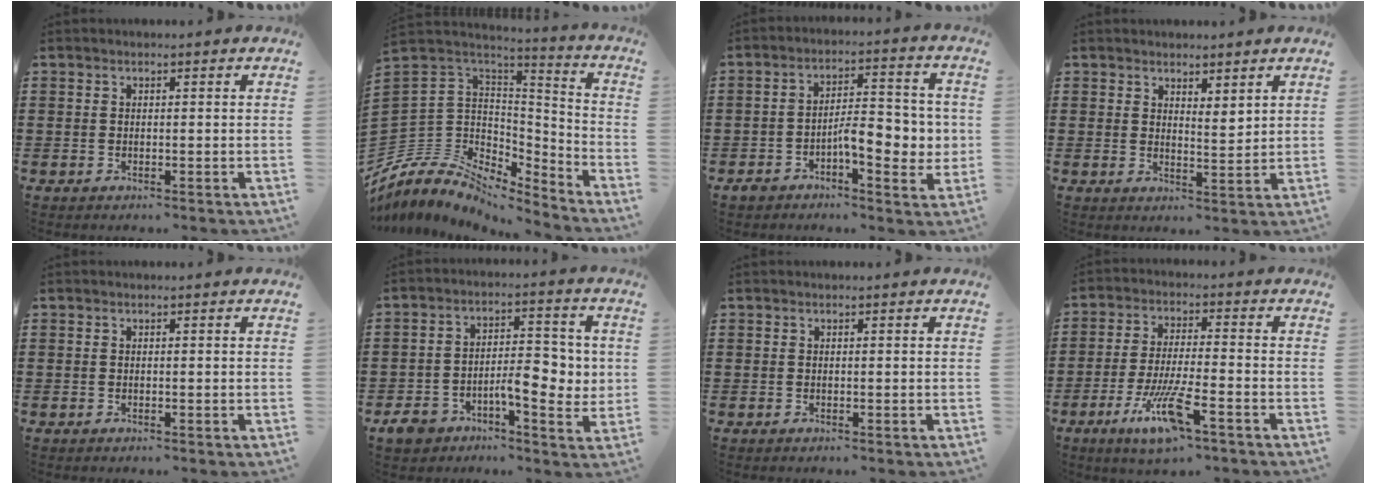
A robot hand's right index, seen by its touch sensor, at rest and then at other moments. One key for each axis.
{"total": 7.8, "fx": -4.3, "fy": 6.1, "fz": 2.3, "tx": -0.088, "ty": -0.020, "tz": -0.083}
{"total": 8.4, "fx": -1.7, "fy": 3.9, "fz": 7.3, "tx": -0.101, "ty": 0.000, "tz": -0.035}
{"total": 2.6, "fx": 2.5, "fy": 0.7, "fz": 0.4, "tx": -0.014, "ty": 0.001, "tz": 0.048}
{"total": 0.0}
{"total": 8.6, "fx": -2.2, "fy": 4.8, "fz": 6.8, "tx": -0.100, "ty": 0.007, "tz": -0.043}
{"total": 0.0}
{"total": 9.9, "fx": -5.3, "fy": 1.7, "fz": 8.1, "tx": -0.173, "ty": -0.009, "tz": -0.099}